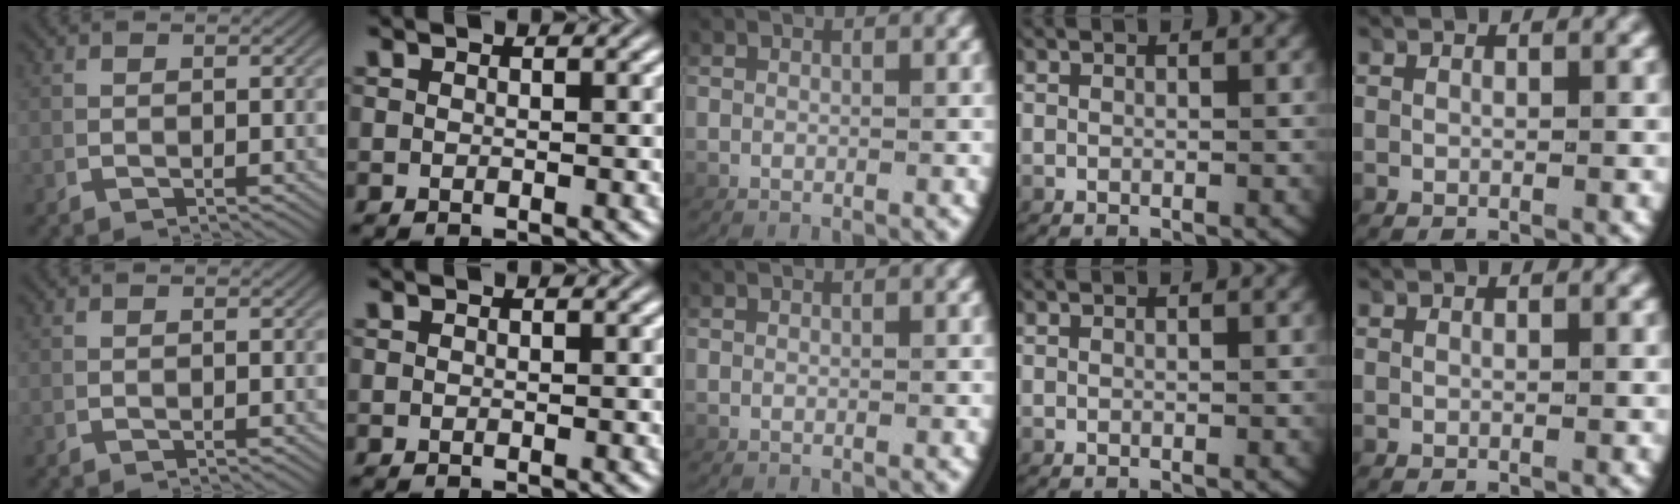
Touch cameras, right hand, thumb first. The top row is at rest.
{}